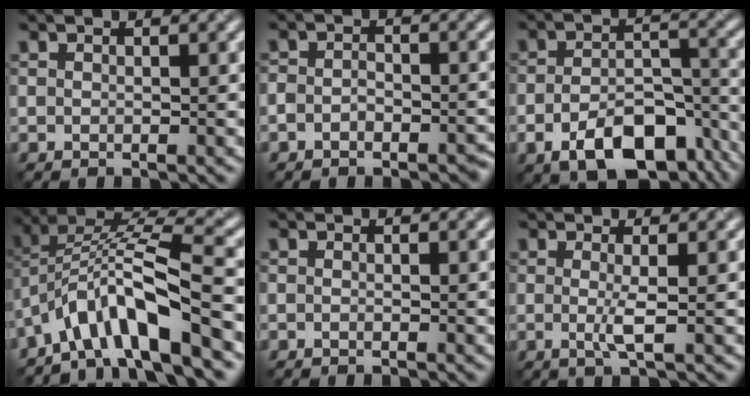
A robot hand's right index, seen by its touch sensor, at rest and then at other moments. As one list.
[{"total": 2.3, "force": [-2.0, 1.0, 0.3], "torque": [-0.010, 0.007, -0.022]}, {"total": 8.9, "force": [-5.5, 4.0, 5.7], "torque": [-0.100, -0.001, -0.072]}, {"total": 8.7, "force": [-5.3, 1.9, 6.6], "torque": [-0.115, 0.022, -0.089]}, {"total": 0.5, "force": [-0.5, -0.1, 0.1], "torque": [-0.004, -0.002, -0.009]}, {"total": 1.7, "force": [-0.7, 0.0, 1.5], "torque": [-0.037, -0.001, -0.007]}]